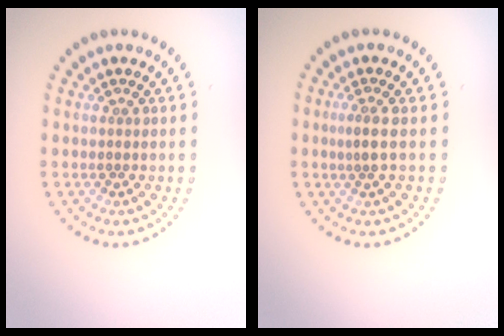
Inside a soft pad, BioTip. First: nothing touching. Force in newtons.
{"total": 1.6, "press": 1.3, "slide": 1.0}